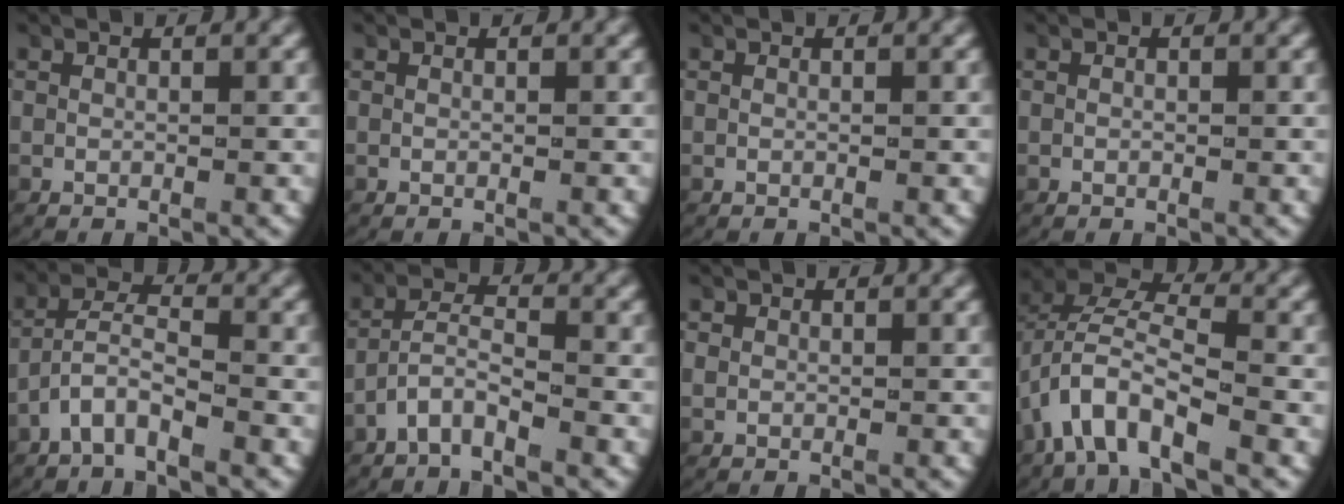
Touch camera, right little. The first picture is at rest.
{"total": 0.0}
{"total": 0.0}
{"total": 0.0}
{"total": 4.0, "force": [-2.2, 2.2, 2.4], "torque": [-0.057, -0.007, -0.044]}
{"total": 3.6, "force": [-2.6, 1.7, 1.8], "torque": [-0.044, -0.005, -0.050]}
{"total": 1.0, "force": [-0.1, 0.9, 0.3], "torque": [-0.014, -0.003, 0.002]}
{"total": 5.9, "force": [-0.4, 4.1, 4.2], "torque": [-0.096, 0.000, -0.020]}